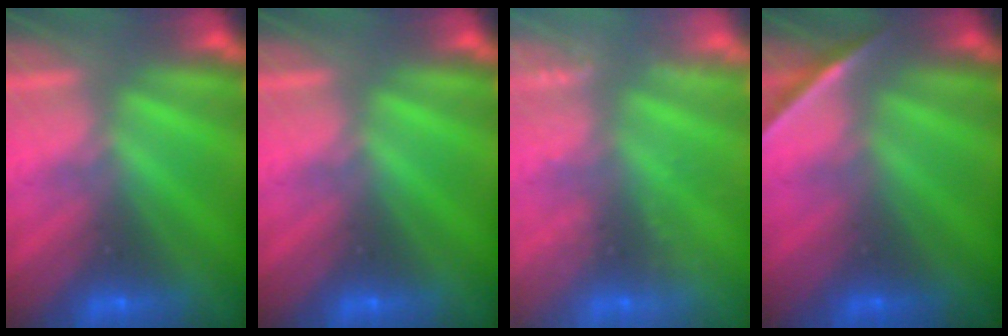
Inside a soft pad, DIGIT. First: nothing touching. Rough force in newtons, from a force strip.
{"total": 0.0}
{"total": 2.4}
{"total": 1.6}